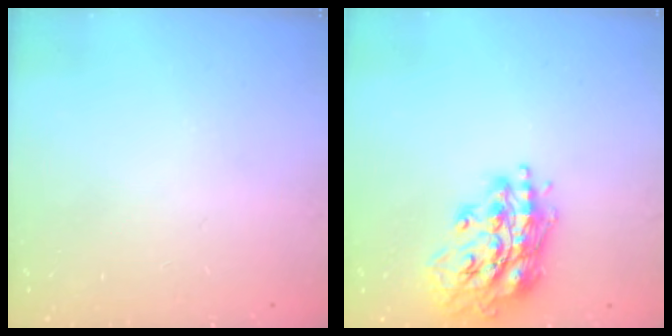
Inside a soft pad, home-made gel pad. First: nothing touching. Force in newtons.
{"total": 17.4, "press": 17.4, "slide": 1.4}